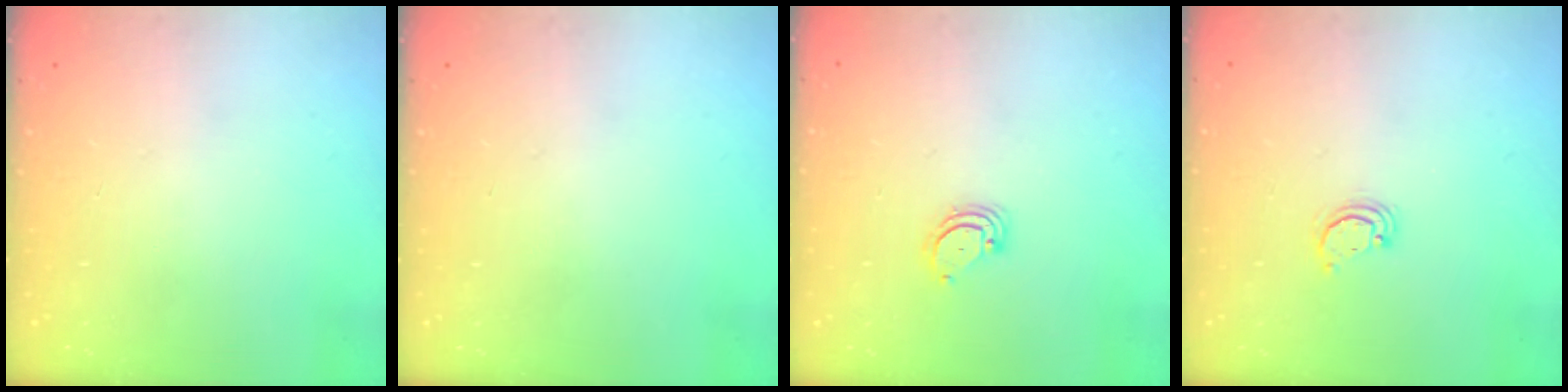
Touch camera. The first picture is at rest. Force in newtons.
{"total": 0.0}
{"total": 3.1, "press": 3.1, "slide": 0.3}
{"total": 2.5, "press": 2.5, "slide": 0.3}